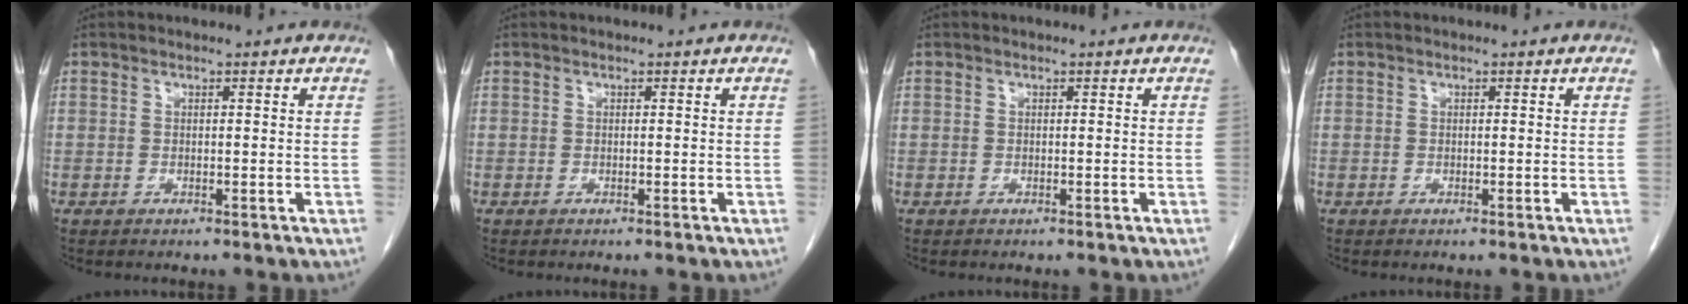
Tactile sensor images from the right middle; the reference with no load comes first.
{"total": 0.0}
{"total": 0.0}
{"total": 0.0}